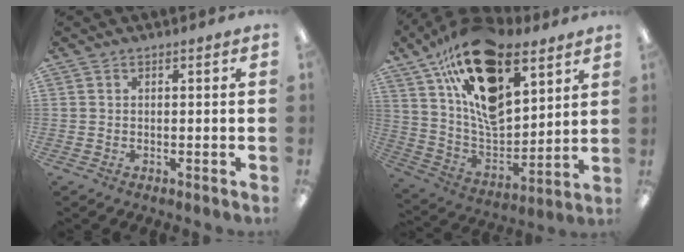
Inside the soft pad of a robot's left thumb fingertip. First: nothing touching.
{"total": 22.0, "force": [13.0, 11.0, 13.8], "torque": [-0.253, -0.080, 0.231]}